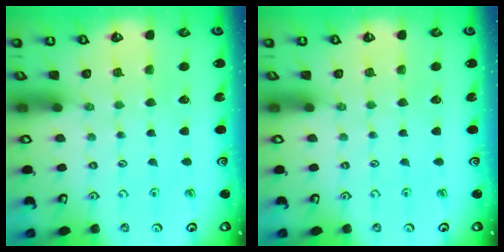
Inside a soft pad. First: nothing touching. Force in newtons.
{"total": 0.0}